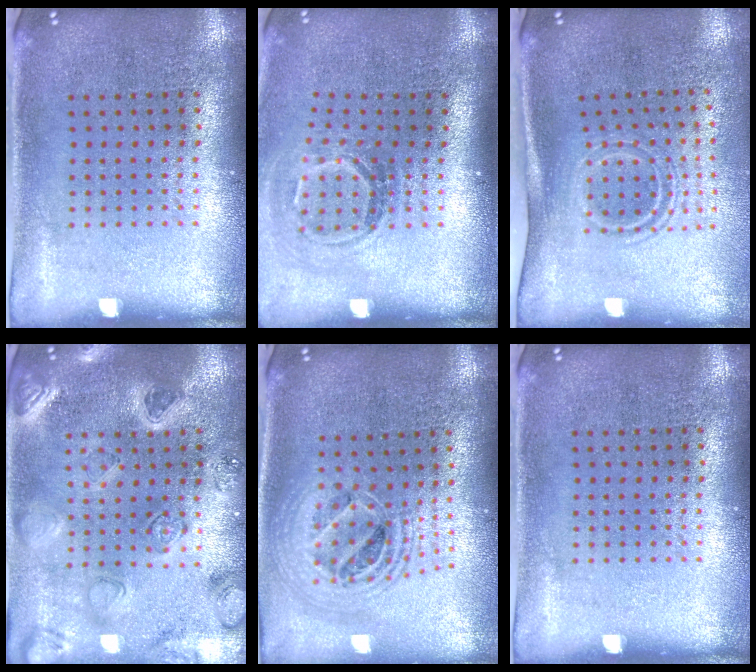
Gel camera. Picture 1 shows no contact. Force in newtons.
{"total": 1.7, "press": 1.2, "slide": 1.3}
{"total": 1.7, "press": 1.1, "slide": 1.4}
{"total": 2.3, "press": 2.3, "slide": 0.4}
{"total": 2.1, "press": 1.7, "slide": 1.3}
{"total": 0.0}